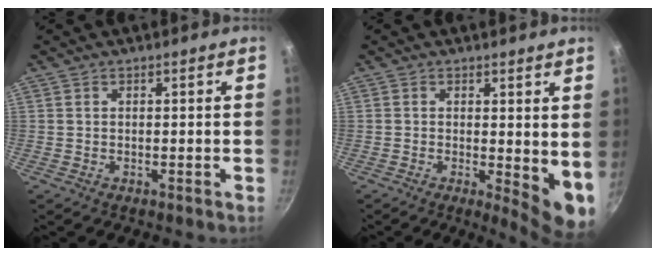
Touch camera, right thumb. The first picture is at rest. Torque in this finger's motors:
{"motor_torque": [-0.21, 0.92, -0.04, -0.12, 0.09]}